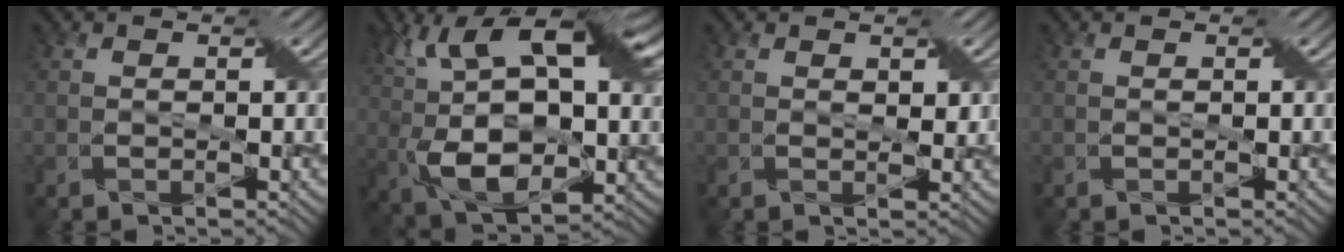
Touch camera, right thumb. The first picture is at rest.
{"total": 16.1, "force": [4.5, 7.9, 13.3], "torque": [-0.254, 0.009, 0.077]}
{"total": 1.4, "force": [0.9, 0.7, 0.8], "torque": [-0.015, -0.002, 0.018]}
{"total": 0.0}